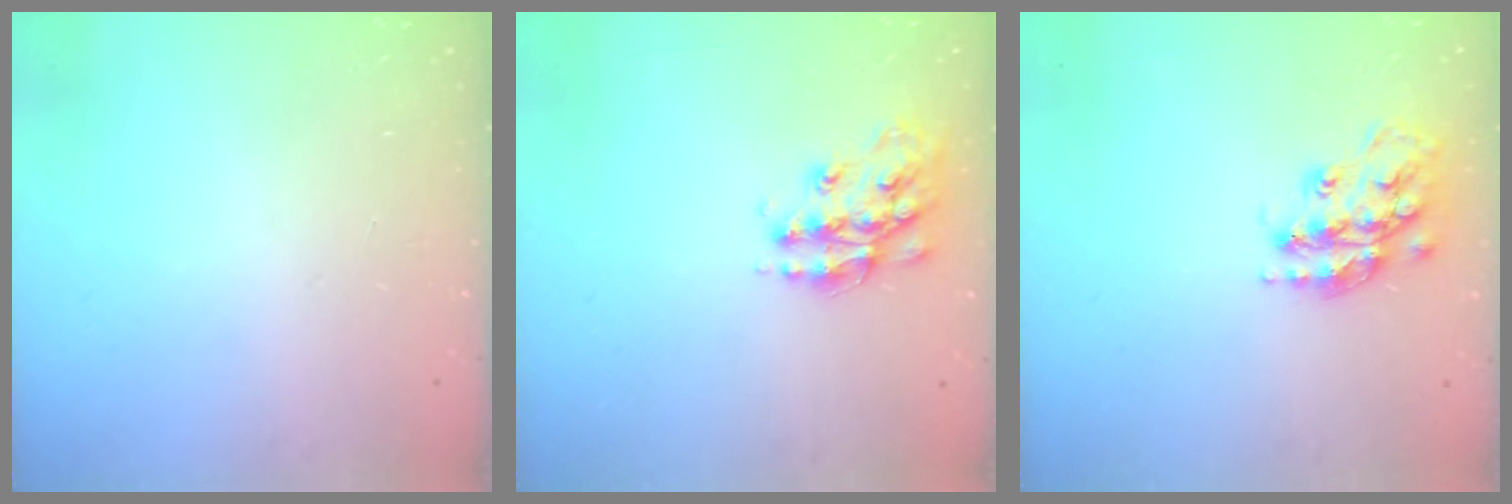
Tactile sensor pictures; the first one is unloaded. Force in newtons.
{"total": 14.2, "press": 14.2, "slide": 0.9}
{"total": 16.3, "press": 16.3, "slide": 0.8}